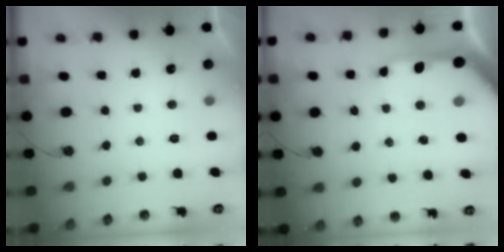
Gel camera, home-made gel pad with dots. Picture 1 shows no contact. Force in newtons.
{"total": 16.4, "press": 16.3, "slide": 1.9}